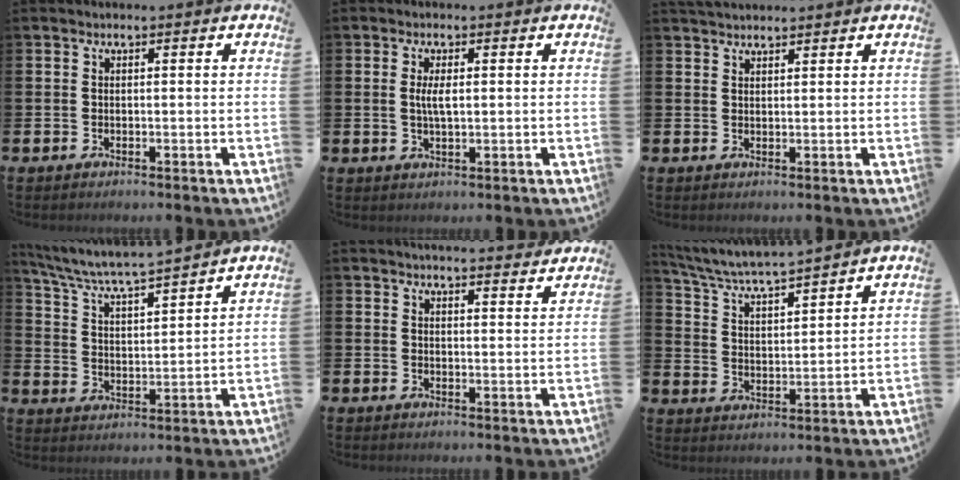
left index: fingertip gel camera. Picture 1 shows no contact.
{"total": 2.8, "force": [0.5, 0.9, 2.6], "torque": [-0.049, 0.004, 0.006]}
{"total": 2.1, "force": [2.0, 0.5, 0.3], "torque": [-0.002, -0.004, 0.035]}
{"total": 6.1, "force": [5.8, 0.0, 1.8], "torque": [-0.062, -0.047, 0.095]}
{"total": 4.2, "force": [4.2, 0.2, 0.4], "torque": [-0.008, -0.025, 0.074]}
{"total": 5.6, "force": [5.5, 0.0, 1.3], "torque": [-0.053, -0.044, 0.090]}